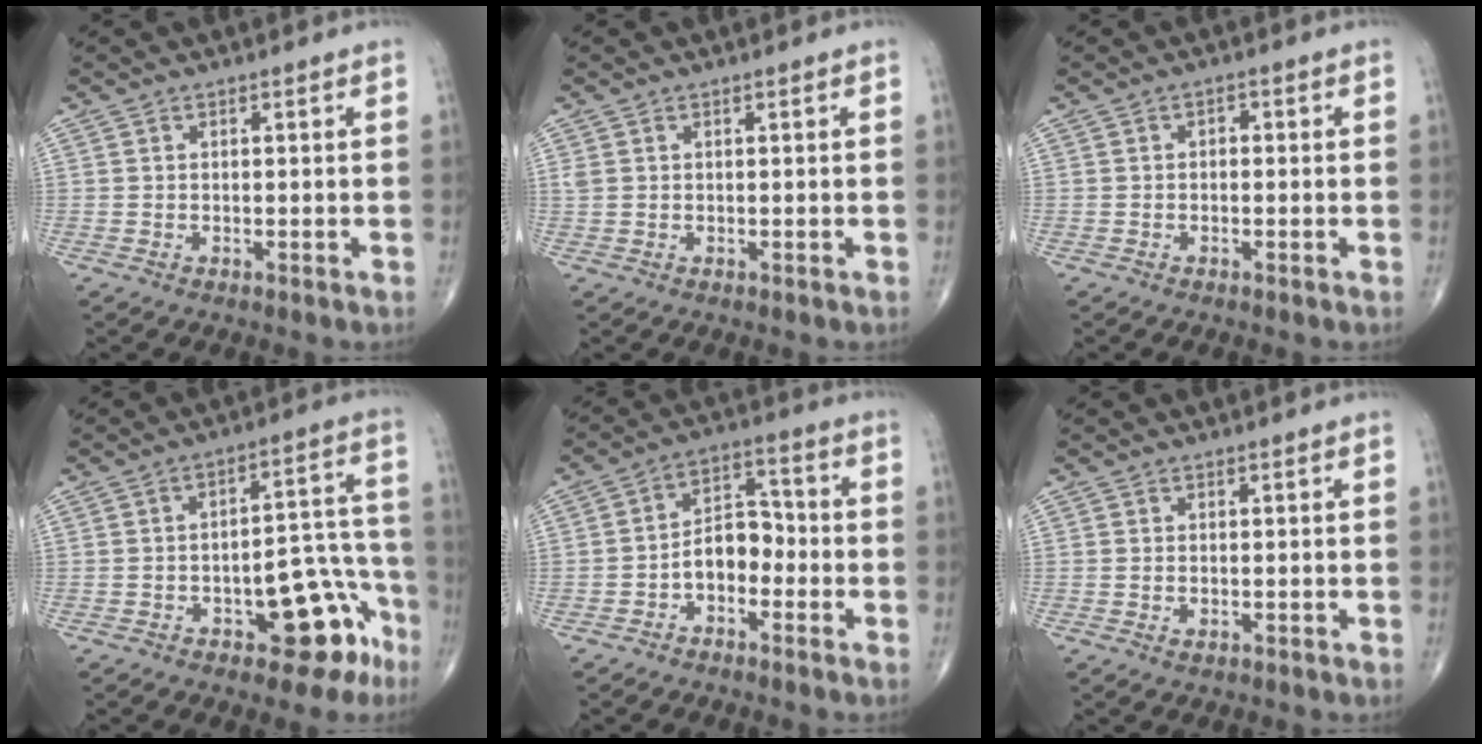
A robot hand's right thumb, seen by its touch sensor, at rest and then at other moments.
{"total": 0.9, "force": [0.4, 0.6, 0.6], "torque": [-0.013, 0.008, 0.011]}
{"total": 1.0, "force": [-0.1, 0.7, 0.6], "torque": [0.000, 0.004, -0.008]}
{"total": 13.6, "force": [-6.9, 6.4, 9.9], "torque": [-0.078, 0.065, -0.087]}
{"total": 7.3, "force": [-2.6, 4.8, 4.9], "torque": [-0.059, 0.039, -0.056]}
{"total": 1.2, "force": [-0.3, 0.8, 0.9], "torque": [-0.019, 0.003, -0.003]}